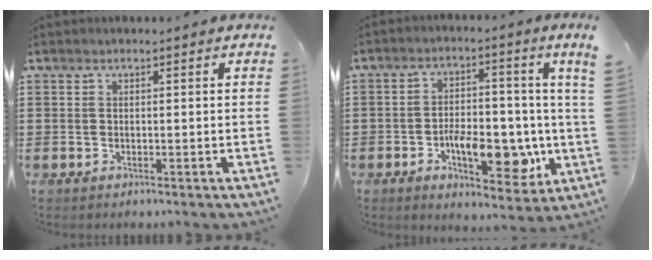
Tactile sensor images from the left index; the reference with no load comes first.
{"total": 9.1, "force": [-2.0, 3.3, 8.3], "torque": [-0.142, -0.002, -0.032]}